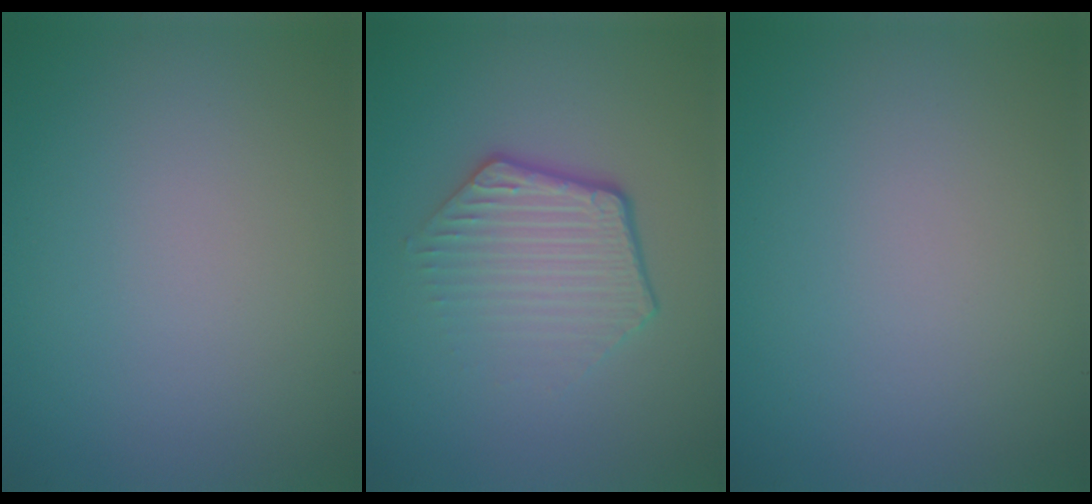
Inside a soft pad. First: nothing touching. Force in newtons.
{"total": 4.2, "press": 3.1, "slide": 2.9}
{"total": 0.0}